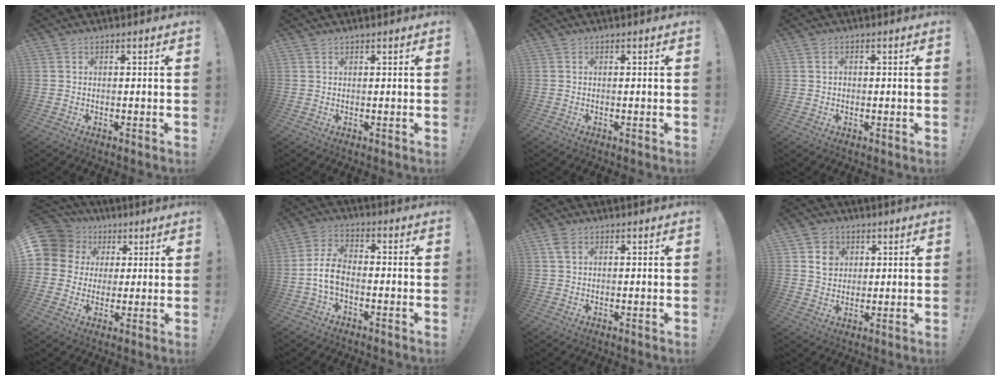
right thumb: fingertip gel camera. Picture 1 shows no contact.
{"total": 0.7, "force": [0.6, -0.1, 0.2], "torque": [0.004, -0.004, 0.011]}
{"total": 0.0}
{"total": 1.2, "force": [0.0, 1.1, 0.3], "torque": [-0.016, 0.009, 0.001]}
{"total": 10.3, "force": [3.0, 9.3, 3.3], "torque": [-0.063, -0.010, 0.062]}
{"total": 7.6, "force": [-2.1, 4.2, 5.9], "torque": [-0.130, 0.005, -0.038]}
{"total": 3.2, "force": [1.5, 1.9, 2.0], "torque": [-0.042, 0.004, 0.030]}
{"total": 6.3, "force": [2.8, 5.4, 1.5], "torque": [-0.001, -0.017, 0.050]}